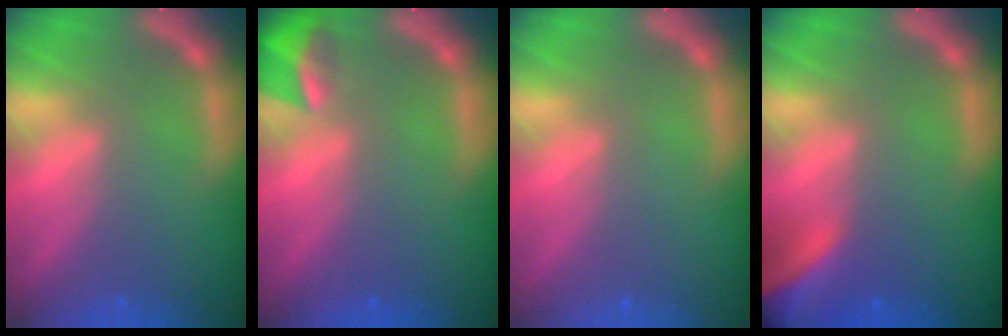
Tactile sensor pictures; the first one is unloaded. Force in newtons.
{"total": 3.4}
{"total": 0.0}
{"total": 10.0}